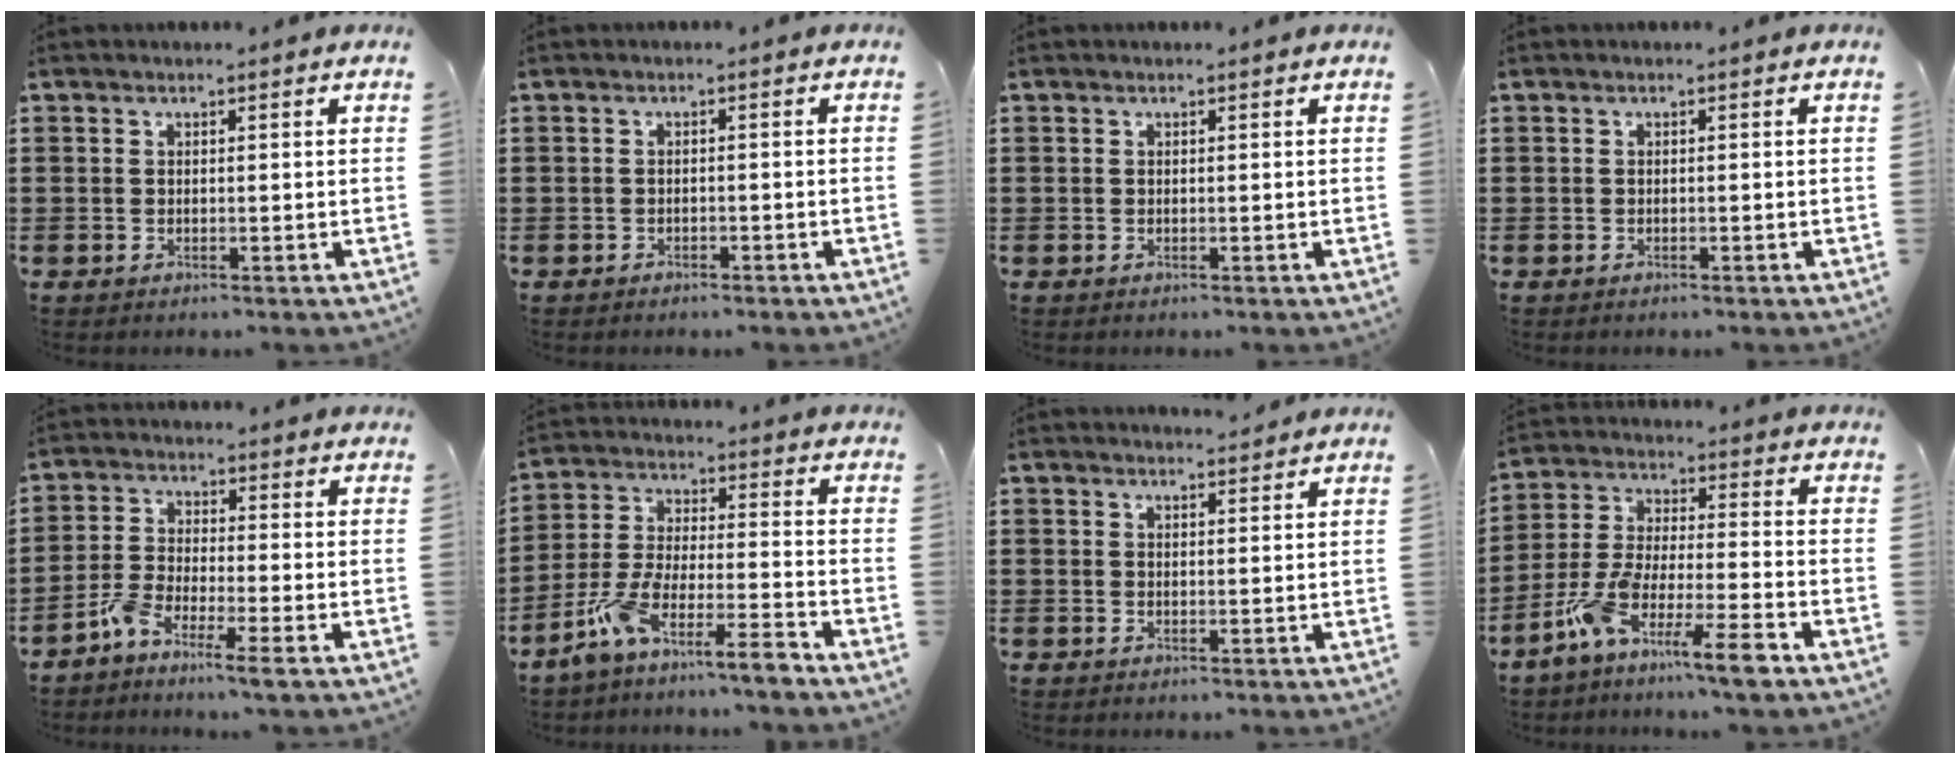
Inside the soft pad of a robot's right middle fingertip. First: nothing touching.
{"total": 0.9, "force": [-0.9, 0.3, 0.1], "torque": [-0.005, 0.000, -0.019]}
{"total": 0.0}
{"total": 0.0}
{"total": 4.6, "force": [-3.7, 0.2, 2.8], "torque": [-0.067, -0.005, -0.074]}
{"total": 8.6, "force": [-7.6, -0.2, 4.0], "torque": [-0.095, -0.009, -0.156]}
{"total": 1.5, "force": [1.5, 0.2, 0.2], "torque": [0.000, 0.000, 0.026]}
{"total": 9.9, "force": [-7.4, 0.6, 6.5], "torque": [-0.146, -0.005, -0.151]}